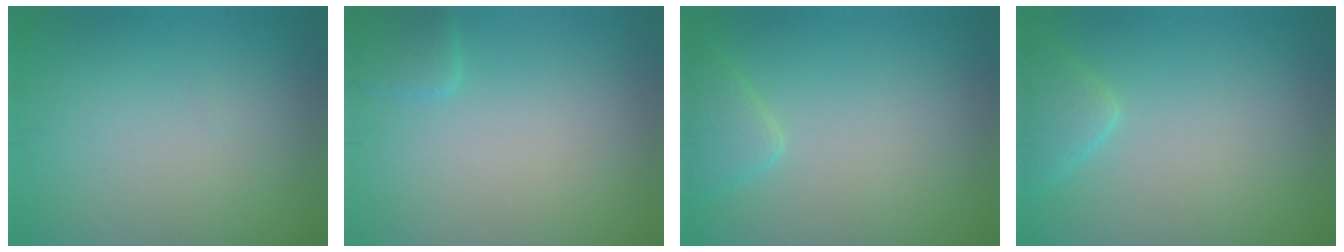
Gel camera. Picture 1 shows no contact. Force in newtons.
{"total": 1.5, "press": 1.5, "slide": 0.1}
{"total": 2.3, "press": 2.2, "slide": 0.2}
{"total": 2.5, "press": 2.4, "slide": 0.2}